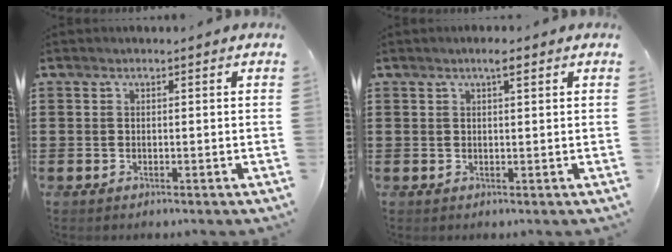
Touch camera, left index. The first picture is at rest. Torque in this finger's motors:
{"motor_torque": [0.36, -0.34, 0.17, 0.04]}